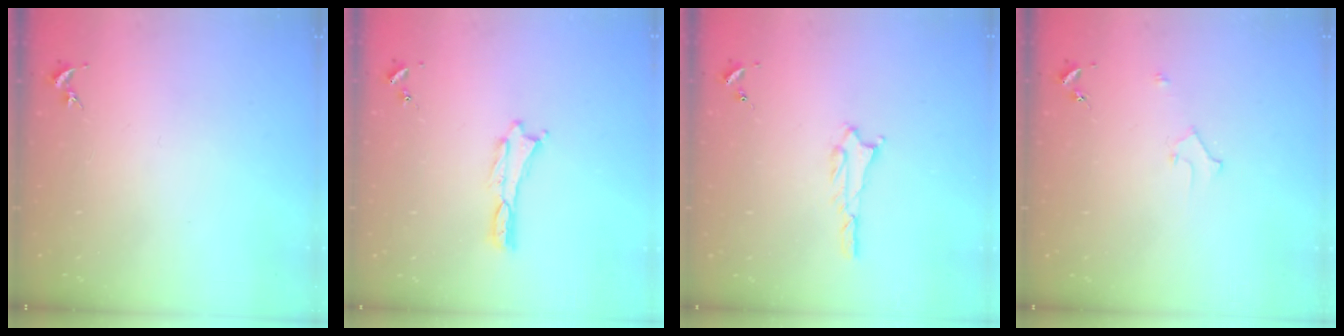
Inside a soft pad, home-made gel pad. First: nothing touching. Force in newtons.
{"total": 0.0}
{"total": 1.8, "press": 1.8, "slide": 0.2}
{"total": 2.2, "press": 2.2, "slide": 0.2}